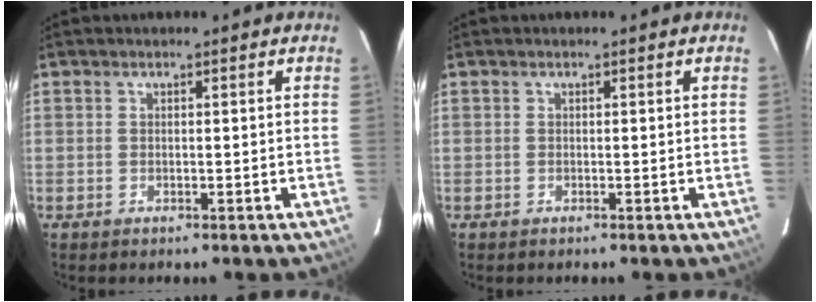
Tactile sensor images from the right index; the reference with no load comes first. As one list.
[{"total": 0.0}]